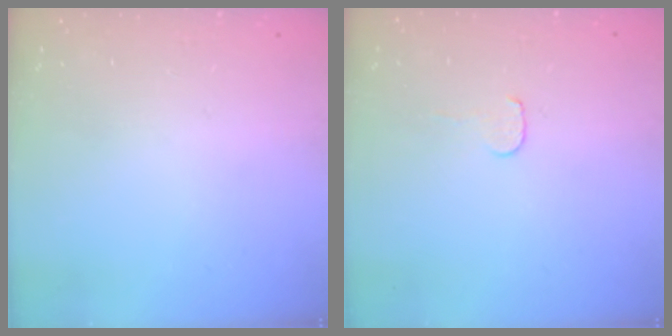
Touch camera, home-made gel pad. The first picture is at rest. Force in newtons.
{"total": 3.5, "press": 3.5, "slide": 0.4}